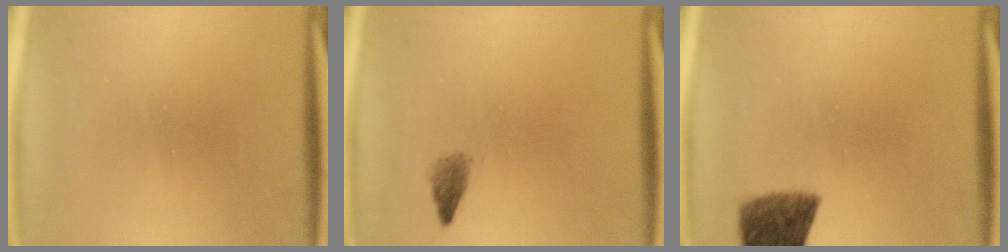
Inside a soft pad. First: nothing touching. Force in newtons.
{"total": 1.5}
{"total": 7.8}